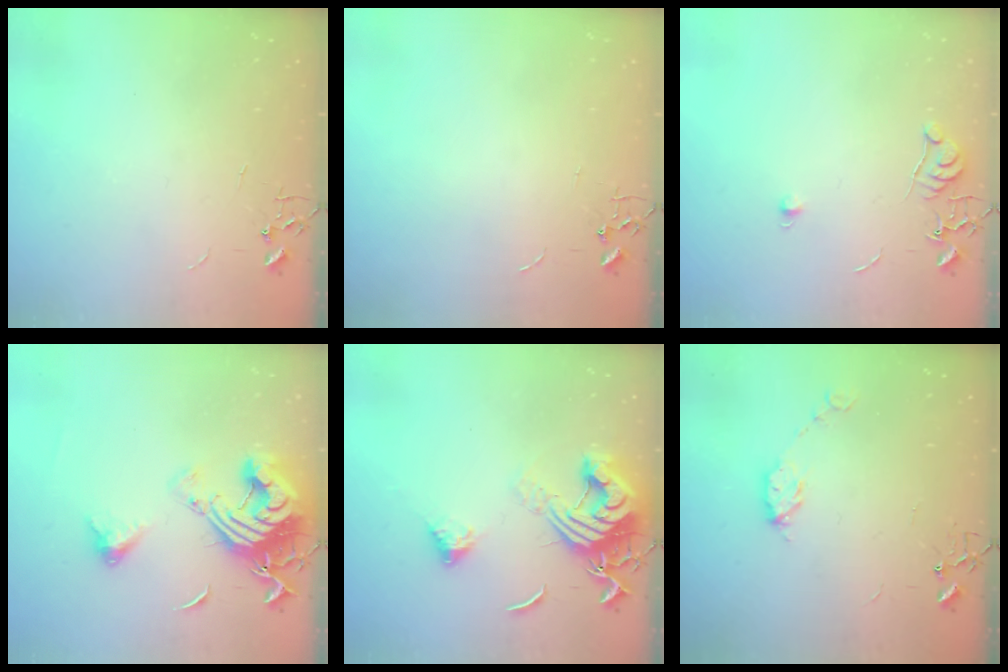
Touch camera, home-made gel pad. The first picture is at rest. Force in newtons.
{"total": 0.0}
{"total": 6.5, "press": 6.4, "slide": 0.6}
{"total": 18.1, "press": 18.0, "slide": 2.0}
{"total": 15.1, "press": 15.0, "slide": 1.7}
{"total": 6.3, "press": 6.3, "slide": 0.6}